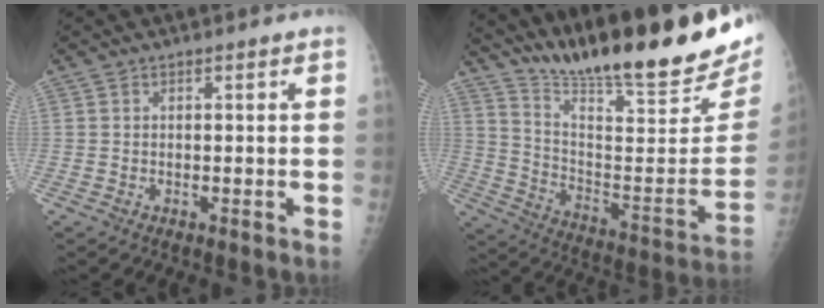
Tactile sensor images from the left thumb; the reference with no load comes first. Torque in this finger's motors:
{"motor_torque": [0.82, 0.73, 1.39, -1.38, 0.12]}